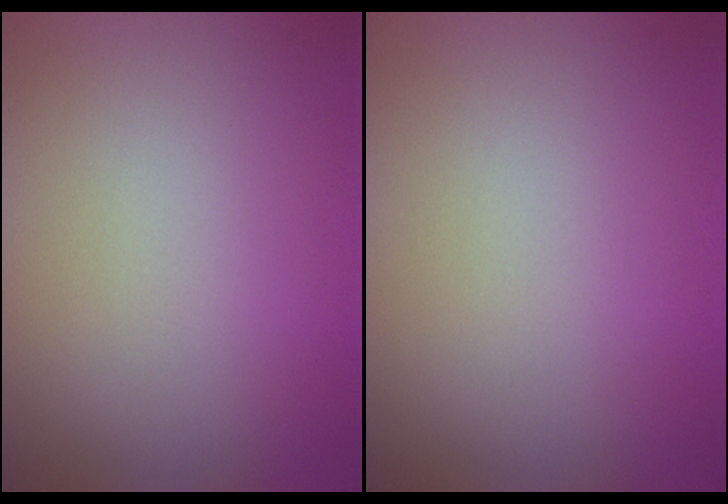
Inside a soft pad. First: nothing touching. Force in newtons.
{"total": 0.0}